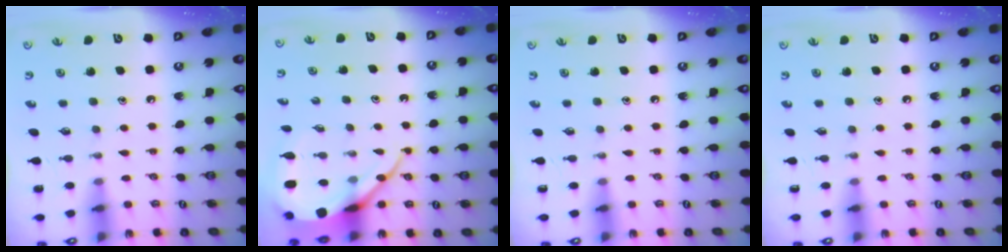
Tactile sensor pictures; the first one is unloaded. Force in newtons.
{"total": 10.0, "press": 10.0, "slide": 0.6}
{"total": 0.0}
{"total": 0.0}